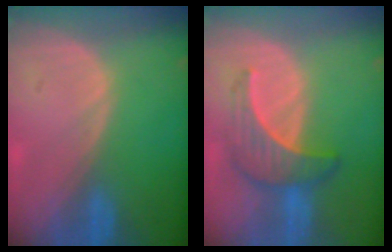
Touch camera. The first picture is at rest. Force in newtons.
{"total": 6.6, "press": 6.4, "slide": 1.7}